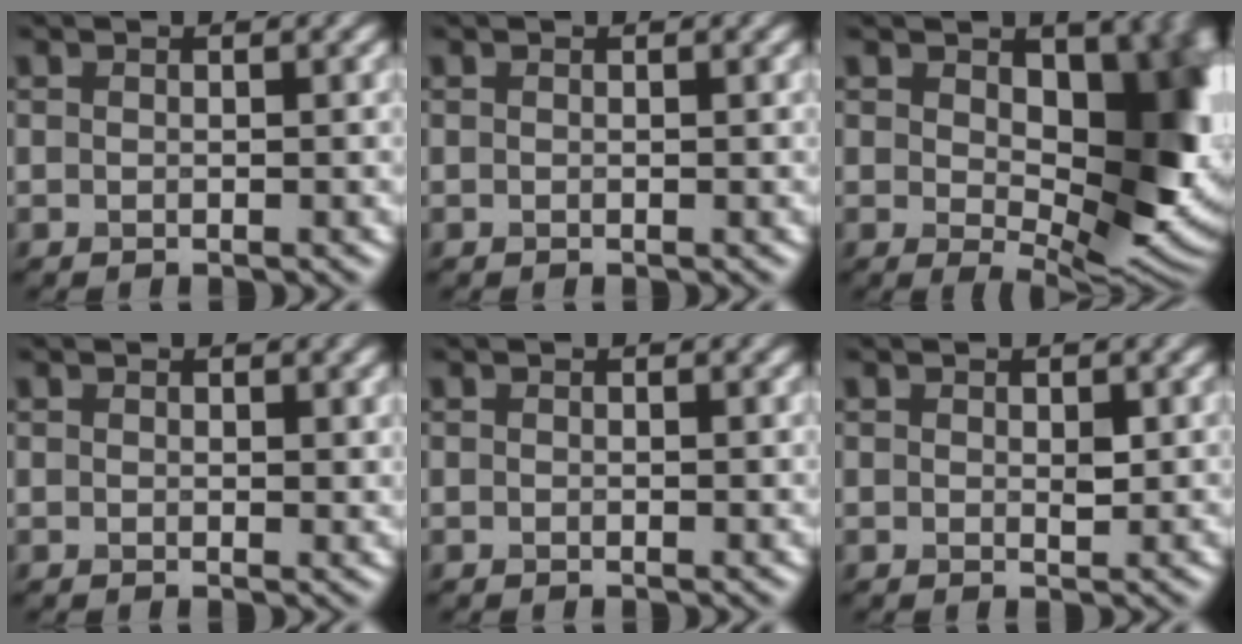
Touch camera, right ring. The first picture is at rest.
{"total": 0.0}
{"total": 12.2, "force": [1.7, 6.9, 10.0], "torque": [-0.124, -0.014, 0.032]}
{"total": 0.8, "force": [0.6, 0.4, 0.4], "torque": [-0.005, -0.002, 0.011]}
{"total": 0.0}
{"total": 0.9, "force": [0.2, 0.5, 0.8], "torque": [-0.011, -0.003, 0.004]}